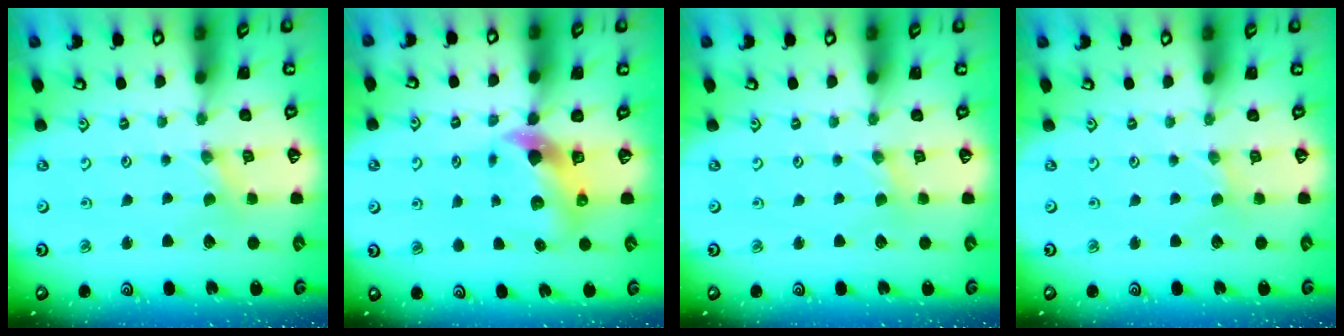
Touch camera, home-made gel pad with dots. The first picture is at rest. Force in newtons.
{"total": 7.9, "press": 7.8, "slide": 1.3}
{"total": 0.7, "press": 0.7, "slide": 0.1}
{"total": 0.0}